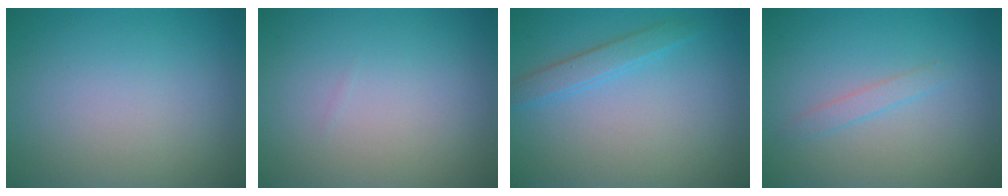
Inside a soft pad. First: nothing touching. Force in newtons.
{"total": 0.0}
{"total": 2.0, "press": 2.0, "slide": 0.1}
{"total": 1.1, "press": 1.1, "slide": 0.1}